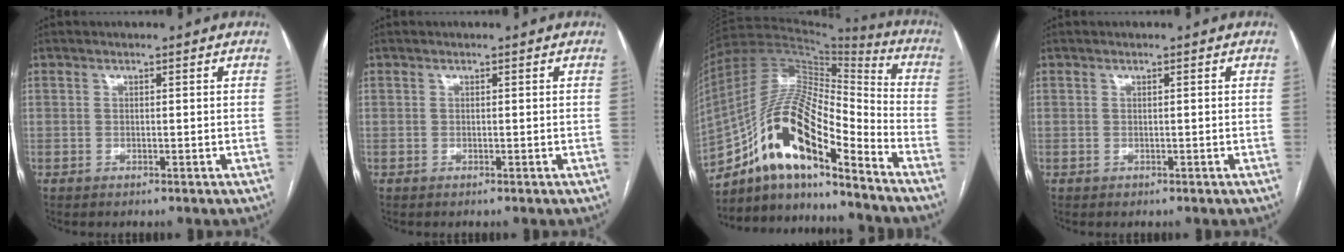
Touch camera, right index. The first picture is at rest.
{"total": 0.0}
{"total": 17.9, "force": [-11.3, 4.1, 13.3], "torque": [-0.252, 0.024, -0.195]}
{"total": 0.0}